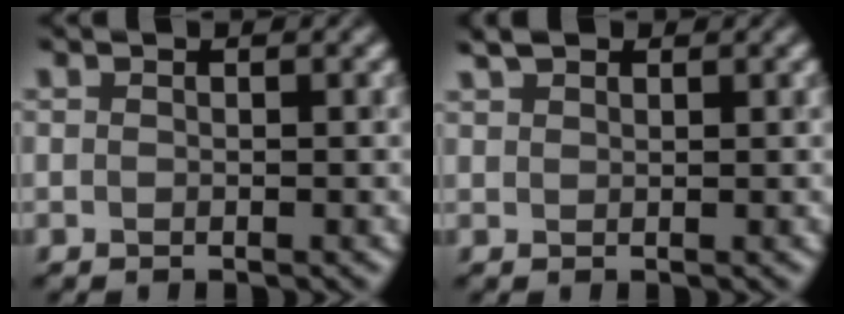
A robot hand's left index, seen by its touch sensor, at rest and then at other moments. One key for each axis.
{"total": 1.4, "fx": 1.3, "fy": 0.4, "fz": 0.2, "tx": -0.002, "ty": 0.007, "tz": 0.026}